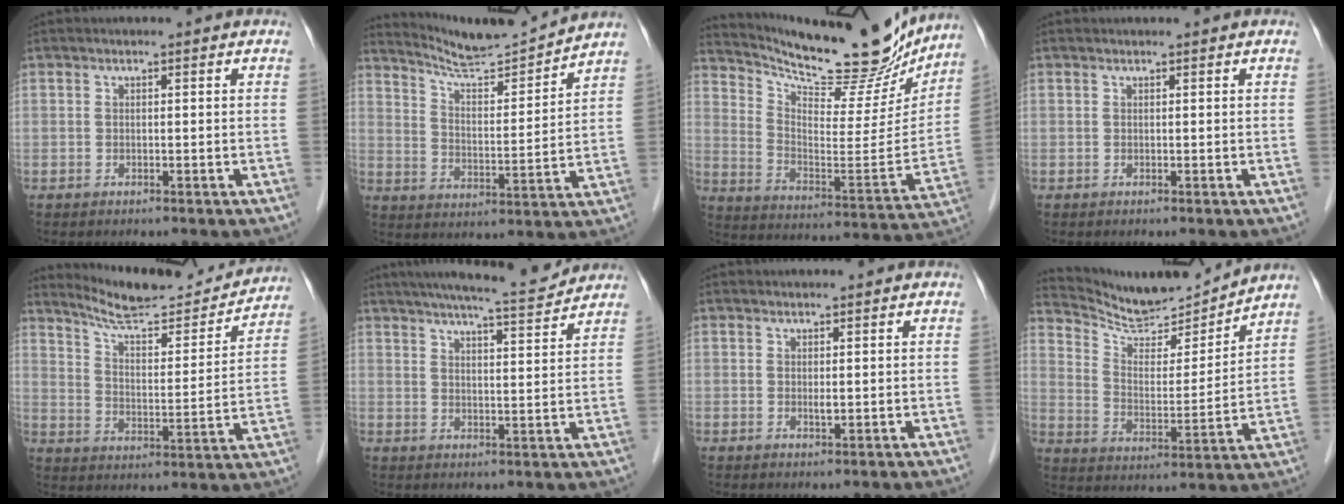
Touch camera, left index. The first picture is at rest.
{"total": 11.1, "force": [10.8, -1.3, 1.8], "torque": [-0.042, -0.010, 0.181]}
{"total": 23.1, "force": [20.6, 4.4, 9.4], "torque": [-0.158, -0.046, 0.298]}
{"total": 0.0}
{"total": 16.5, "force": [15.8, 1.7, 4.6], "torque": [-0.074, -0.021, 0.228]}
{"total": 11.1, "force": [10.2, 0.3, 4.5], "torque": [-0.070, 0.002, 0.140]}
{"total": 0.9, "force": [0.4, 0.3, 0.7], "torque": [-0.014, -0.003, 0.005]}
{"total": 12.9, "force": [12.6, 0.6, 2.2], "torque": [-0.049, -0.009, 0.214]}